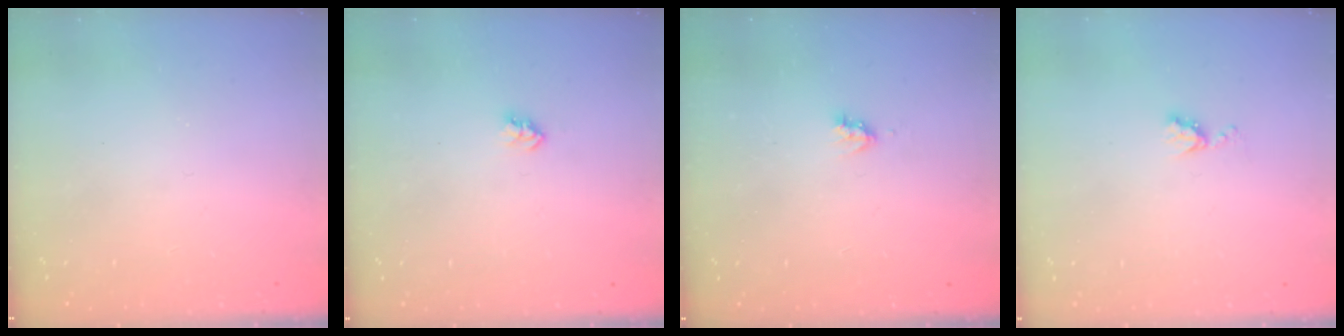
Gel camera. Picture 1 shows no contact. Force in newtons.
{"total": 2.7, "press": 2.7, "slide": 0.4}
{"total": 2.6, "press": 2.6, "slide": 0.4}
{"total": 4.4, "press": 4.3, "slide": 0.5}